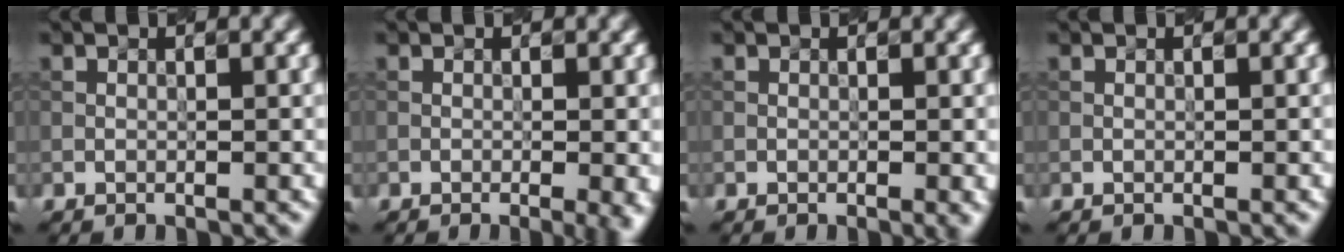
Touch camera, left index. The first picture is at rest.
{"total": 3.5, "force": [-0.8, 1.1, 3.2], "torque": [-0.027, 0.000, -0.007]}
{"total": 1.0, "force": [-0.2, 0.2, 1.0], "torque": [-0.009, 0.000, -0.002]}
{"total": 0.0}